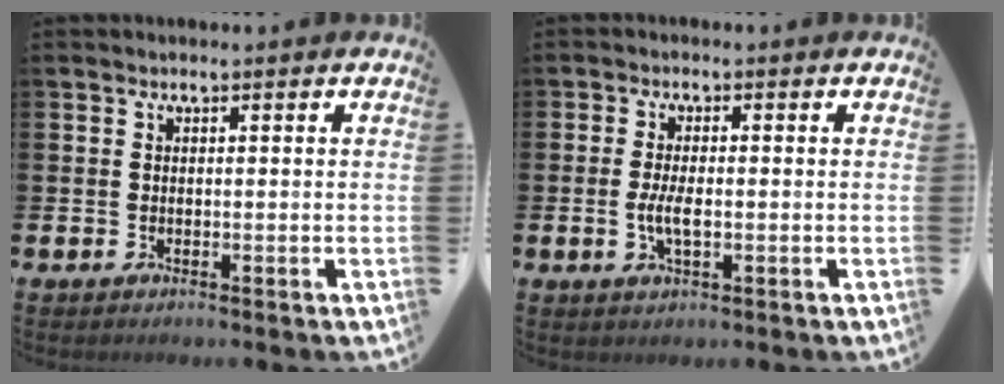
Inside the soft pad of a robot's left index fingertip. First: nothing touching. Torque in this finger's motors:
{"motor_torque": [0.69, 0.13, 0.10, 0.13]}